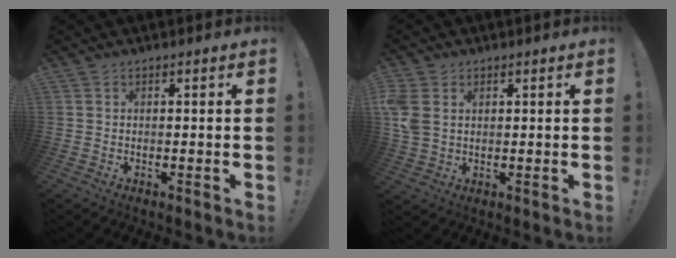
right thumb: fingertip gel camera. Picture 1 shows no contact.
{"total": 6.6, "force": [1.8, 4.9, 4.0], "torque": [-0.091, -0.003, 0.037]}